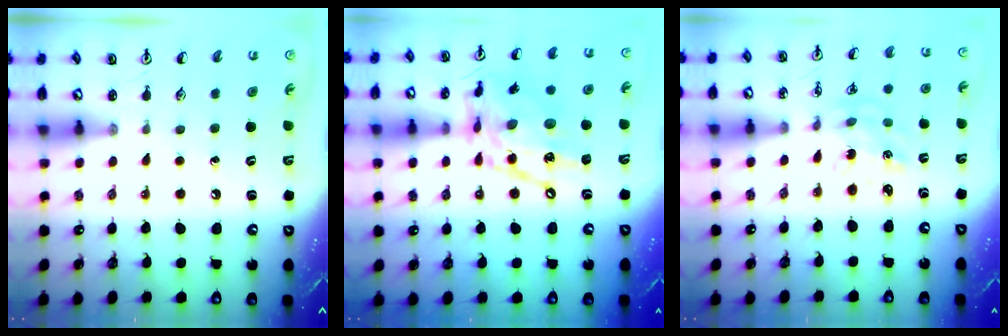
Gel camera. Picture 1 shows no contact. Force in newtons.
{"total": 16.0, "press": 16.0, "slide": 1.0}
{"total": 1.5, "press": 1.5, "slide": 0.1}